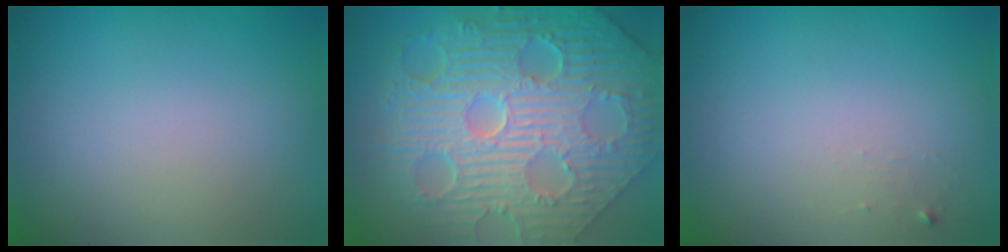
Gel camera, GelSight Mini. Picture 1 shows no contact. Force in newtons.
{"total": 12.2, "press": 8.0, "slide": 9.1}
{"total": 0.6, "press": 0.6, "slide": 0.1}